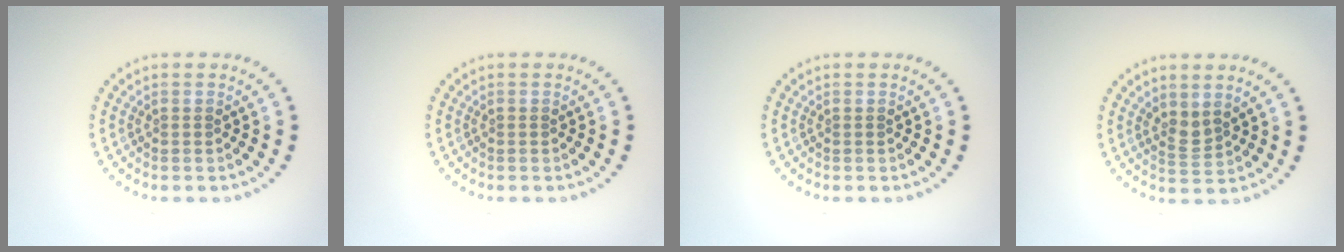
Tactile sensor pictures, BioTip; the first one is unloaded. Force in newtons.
{"total": 0.0}
{"total": 0.0}
{"total": 1.8, "press": 1.4, "slide": 1.2}